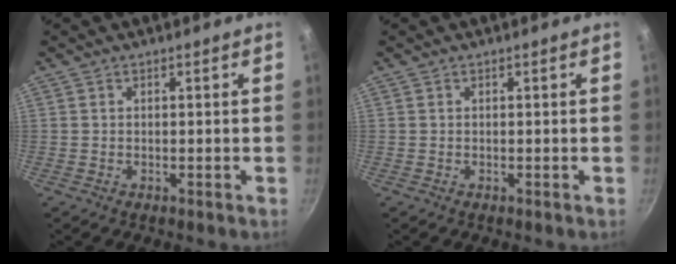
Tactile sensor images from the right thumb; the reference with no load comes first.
{"total": 0.0}